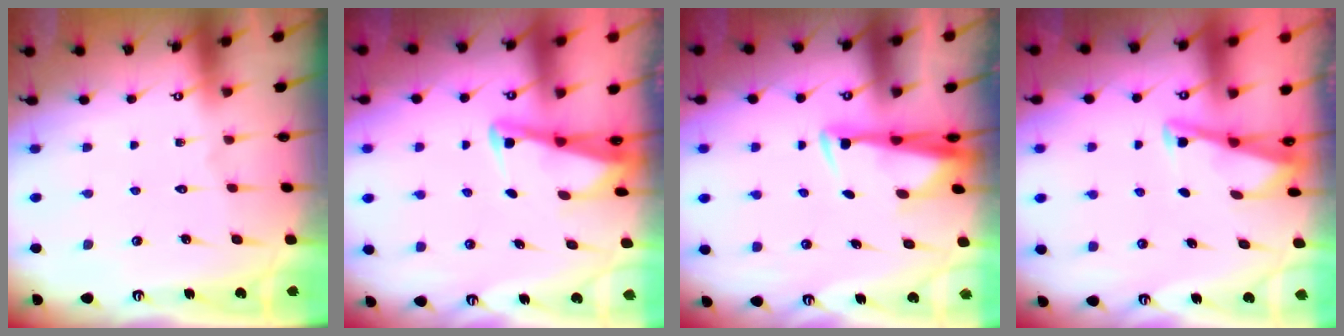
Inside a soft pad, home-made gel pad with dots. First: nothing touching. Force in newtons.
{"total": 2.5, "press": 2.5, "slide": 0.2}
{"total": 3.2, "press": 3.1, "slide": 0.7}
{"total": 2.9, "press": 2.9, "slide": 0.4}